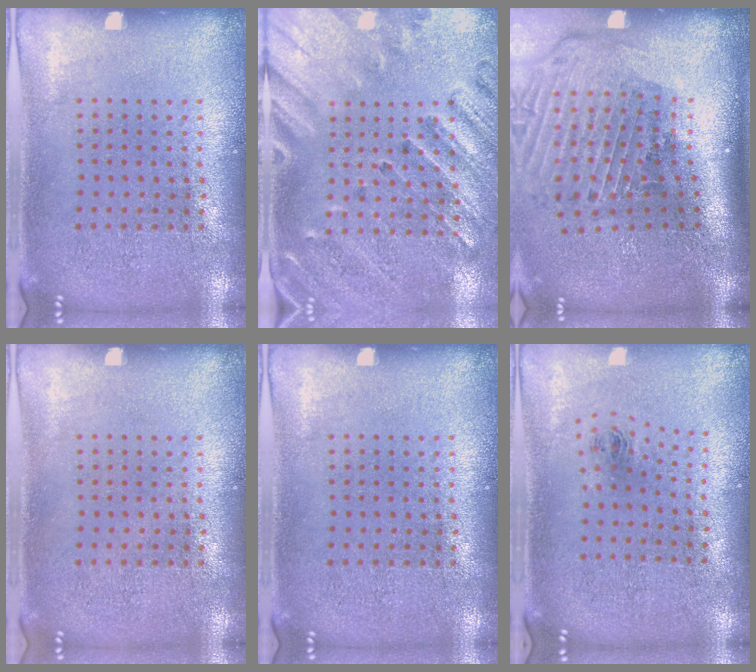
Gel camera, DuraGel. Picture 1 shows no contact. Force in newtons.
{"total": 2.4, "press": 2.1, "slide": 1.3}
{"total": 3.0, "press": 2.1, "slide": 2.1}
{"total": 0.0}
{"total": 0.0}
{"total": 0.9, "press": 0.4, "slide": 0.8}